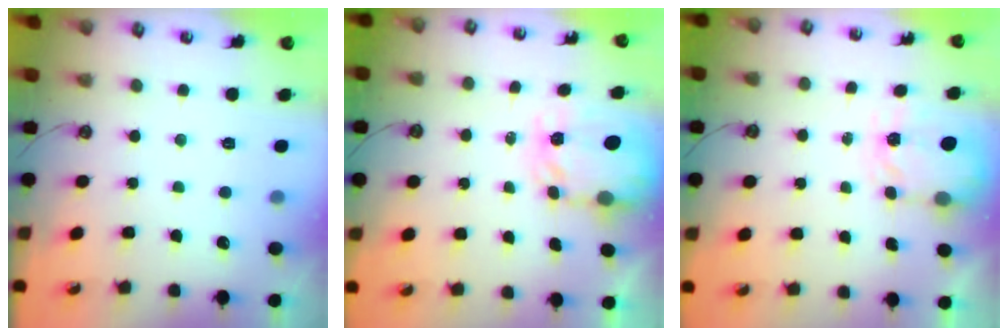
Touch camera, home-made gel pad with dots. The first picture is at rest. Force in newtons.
{"total": 5.0, "press": 5.0, "slide": 0.4}
{"total": 3.9, "press": 3.8, "slide": 0.5}